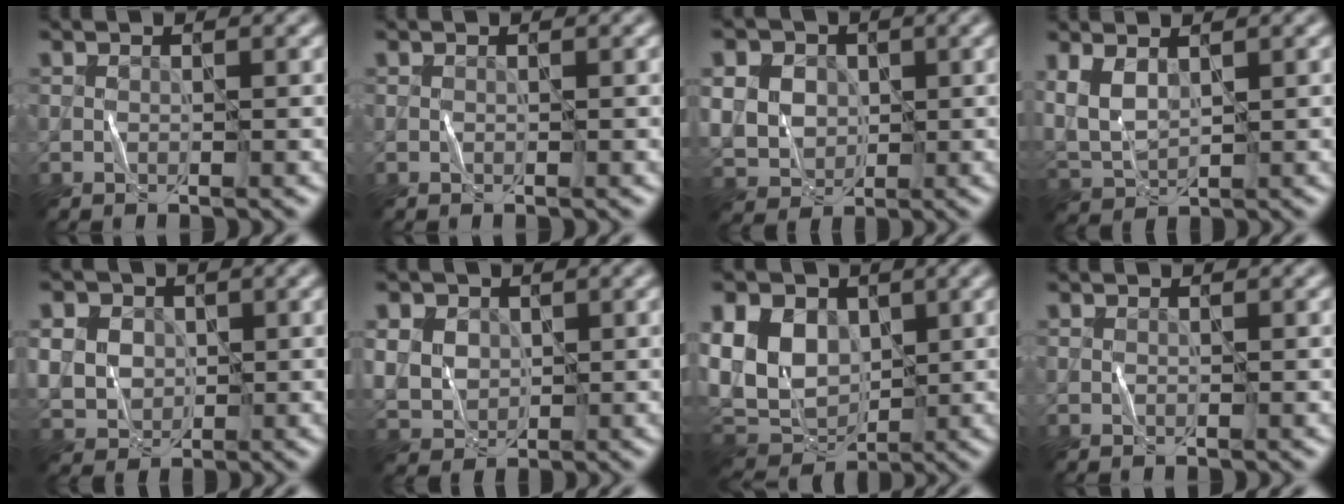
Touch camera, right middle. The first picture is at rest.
{"total": 0.0}
{"total": 11.3, "force": [2.8, 9.6, 5.2], "torque": [-0.110, 0.025, 0.032]}
{"total": 3.7, "force": [1.3, 2.1, 2.7], "torque": [-0.071, 0.003, 0.029]}
{"total": 10.0, "force": [2.5, 8.6, 4.4], "torque": [-0.096, 0.025, 0.026]}
{"total": 7.3, "force": [1.9, 6.2, 3.4], "torque": [-0.073, 0.025, 0.023]}
{"total": 9.3, "force": [1.0, 7.3, 5.8], "torque": [-0.126, 0.000, 0.015]}
{"total": 0.0}